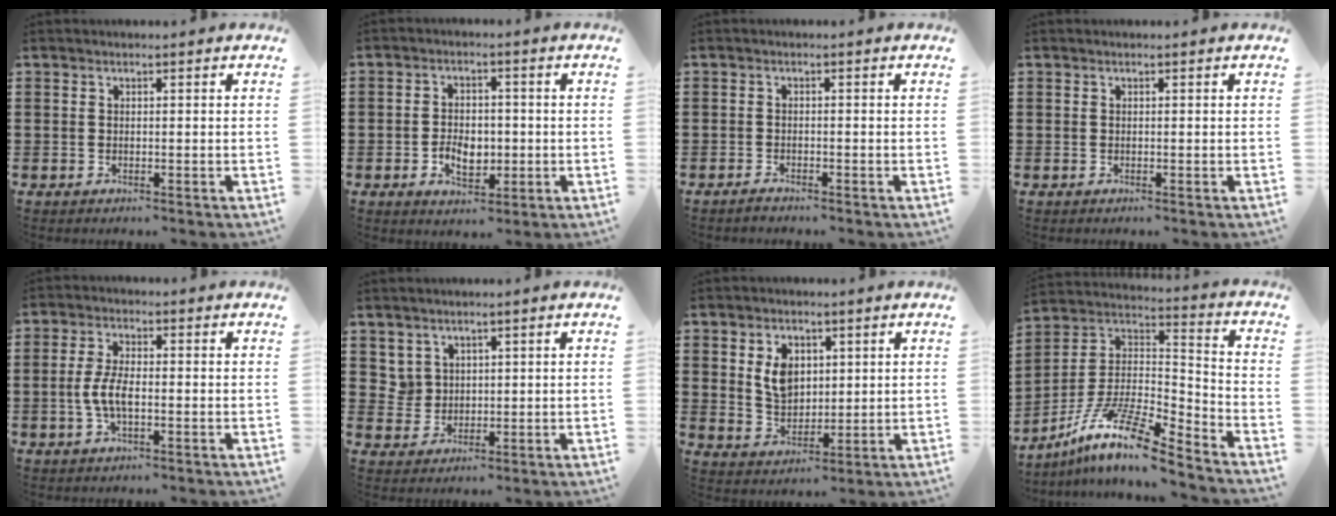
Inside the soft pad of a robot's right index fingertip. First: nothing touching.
{"total": 4.7, "force": [-1.2, 3.2, 3.3], "torque": [-0.048, 0.001, -0.025]}
{"total": 0.9, "force": [-0.9, 0.0, 0.2], "torque": [-0.007, -0.003, -0.016]}
{"total": 0.0}
{"total": 4.9, "force": [-0.9, 2.0, 4.4], "torque": [-0.107, -0.004, -0.025]}
{"total": 3.4, "force": [2.0, 2.8, 0.4], "torque": [-0.021, 0.012, 0.039]}
{"total": 5.7, "force": [1.8, 4.1, 3.5], "torque": [-0.075, 0.010, 0.031]}
{"total": 12.1, "force": [-9.2, 1.9, 7.7], "torque": [-0.159, 0.007, -0.182]}